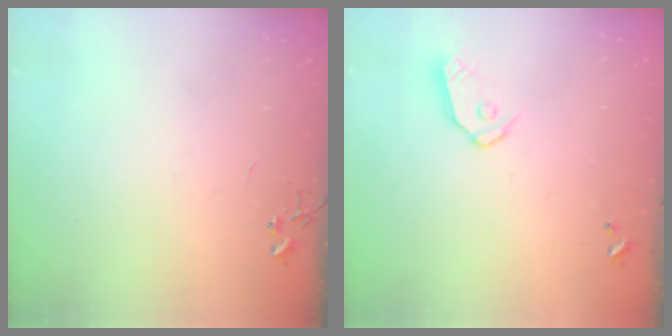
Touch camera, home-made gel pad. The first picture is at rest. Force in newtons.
{"total": 9.2, "press": 9.2, "slide": 1.0}